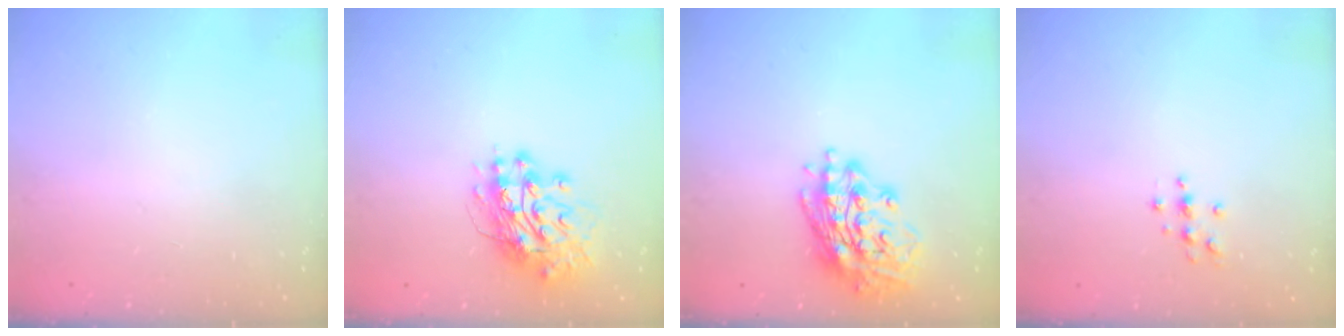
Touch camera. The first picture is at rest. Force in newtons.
{"total": 13.6, "press": 13.6, "slide": 1.4}
{"total": 16.4, "press": 16.2, "slide": 2.5}
{"total": 3.7, "press": 3.7, "slide": 0.5}